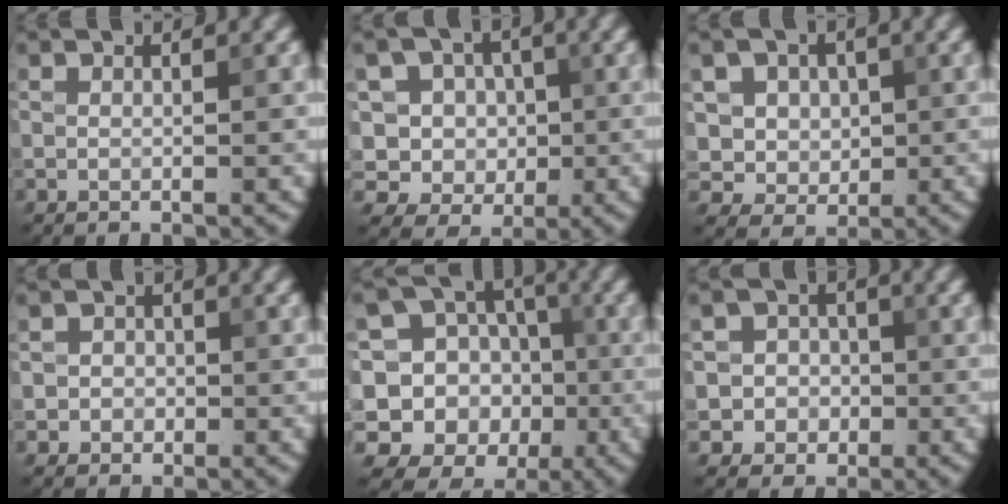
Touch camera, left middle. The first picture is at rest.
{"total": 7.4, "force": [1.8, 6.3, 3.5], "torque": [-0.051, 0.016, -0.003]}
{"total": 4.8, "force": [1.3, 4.1, 2.0], "torque": [-0.038, 0.002, 0.025]}
{"total": 1.8, "force": [-0.4, 1.7, 0.4], "torque": [0.018, 0.003, -0.021]}
{"total": 15.6, "force": [-1.7, 14.8, 4.6], "torque": [-0.139, 0.016, -0.025]}
{"total": 4.7, "force": [-1.1, 4.5, 0.6], "torque": [0.012, 0.018, -0.044]}